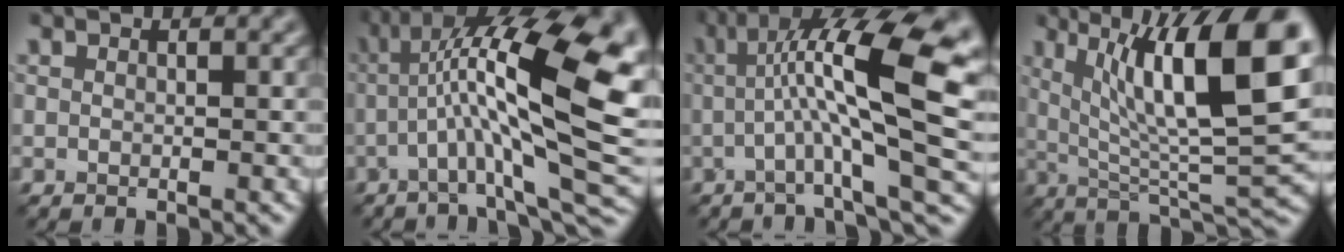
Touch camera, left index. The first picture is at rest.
{"total": 15.4, "force": [0.0, 4.0, 14.9], "torque": [-0.245, 0.030, 0.001]}
{"total": 14.2, "force": [1.6, 3.4, 13.6], "torque": [-0.214, 0.021, 0.027]}
{"total": 13.5, "force": [4.2, 3.4, 12.4], "torque": [-0.187, 0.006, 0.068]}